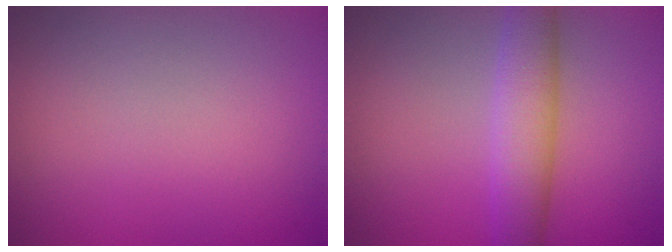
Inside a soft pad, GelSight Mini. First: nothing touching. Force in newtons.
{"total": 4.5, "press": 4.5, "slide": 0.1}